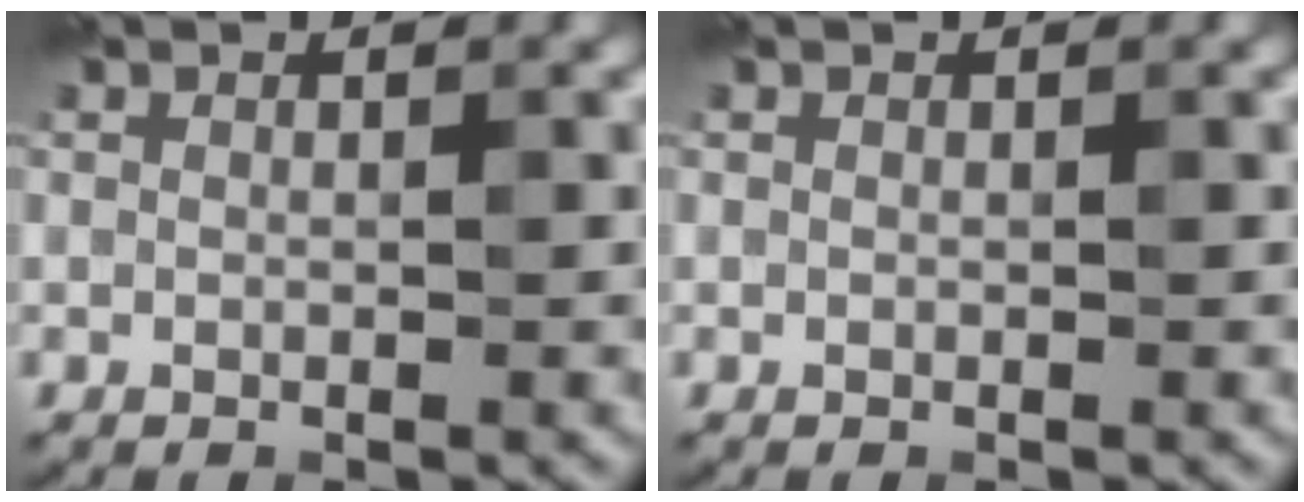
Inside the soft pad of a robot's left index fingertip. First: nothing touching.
{"total": 0.0}